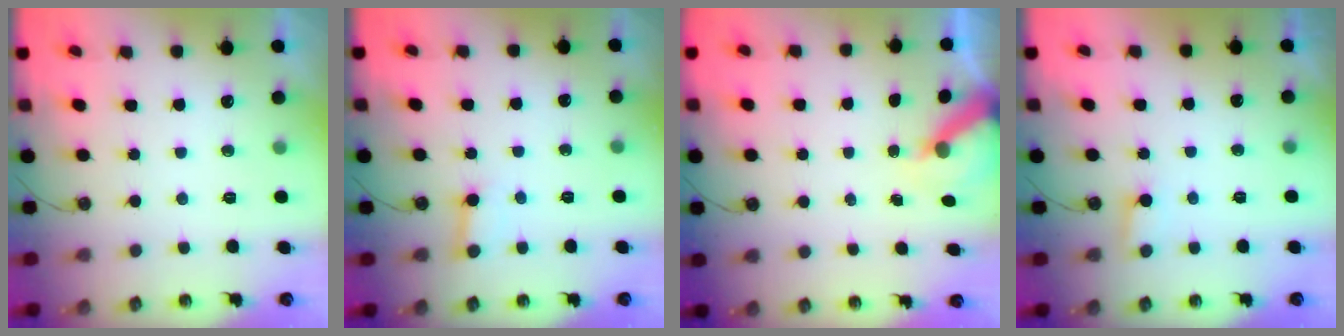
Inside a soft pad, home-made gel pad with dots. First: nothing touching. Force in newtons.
{"total": 3.7, "press": 3.7, "slide": 0.5}
{"total": 5.4, "press": 5.4, "slide": 0.4}
{"total": 3.9, "press": 3.9, "slide": 0.3}